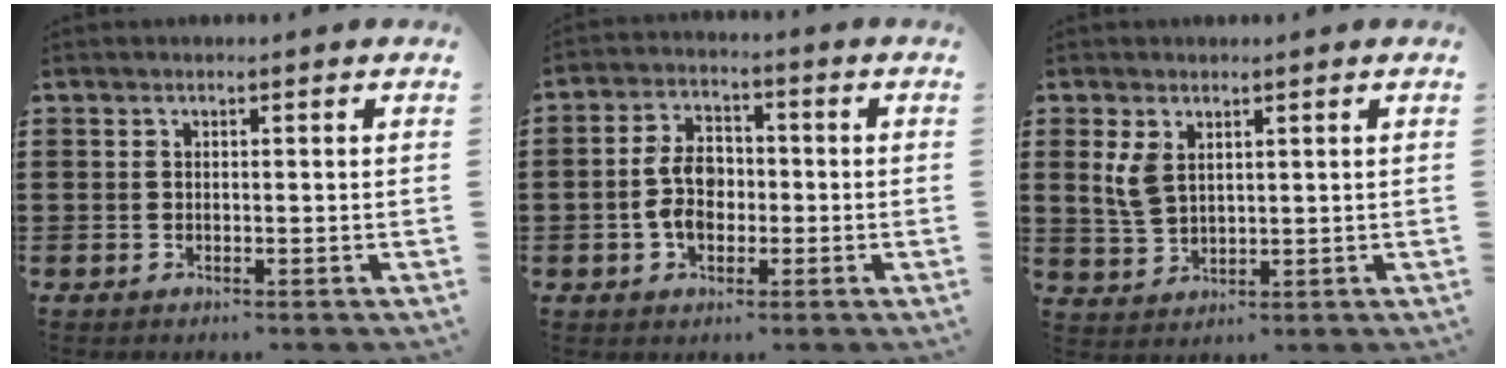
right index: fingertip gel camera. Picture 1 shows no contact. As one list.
[{"total": 6.5, "force": [-1.1, 4.3, 4.8], "torque": [-0.114, 0.001, -0.024]}, {"total": 4.0, "force": [1.8, 2.4, 2.6], "torque": [-0.059, 0.007, 0.032]}]